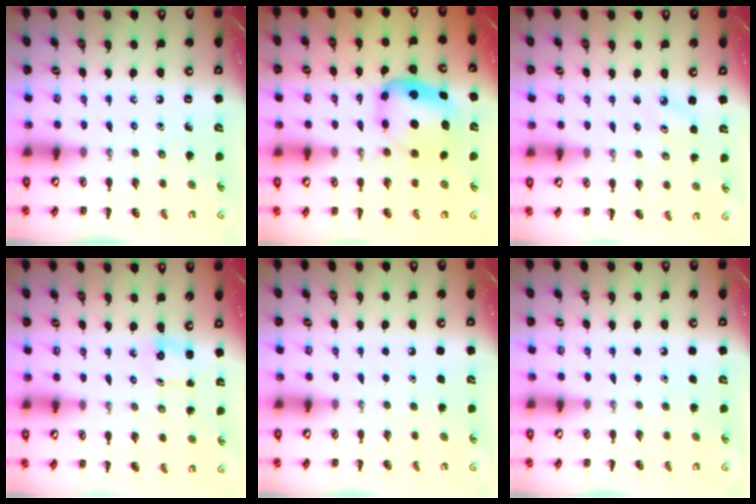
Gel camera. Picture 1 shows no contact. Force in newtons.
{"total": 6.1, "press": 6.0, "slide": 1.2}
{"total": 3.3, "press": 3.1, "slide": 1.0}
{"total": 0.9, "press": 0.9, "slide": 0.3}
{"total": 1.8, "press": 1.8, "slide": 0.1}
{"total": 1.6, "press": 1.6, "slide": 0.1}